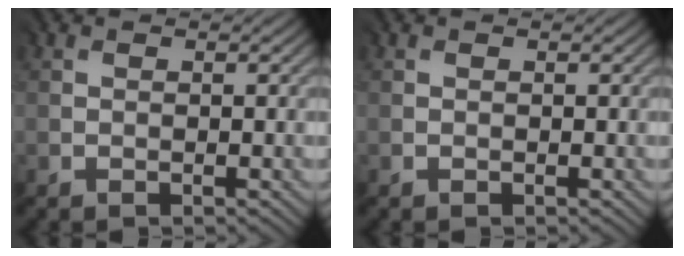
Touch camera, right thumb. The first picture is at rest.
{"total": 0.0}